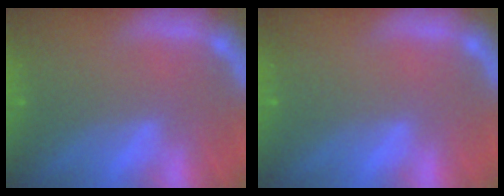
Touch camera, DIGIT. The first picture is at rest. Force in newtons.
{"total": 0.0}